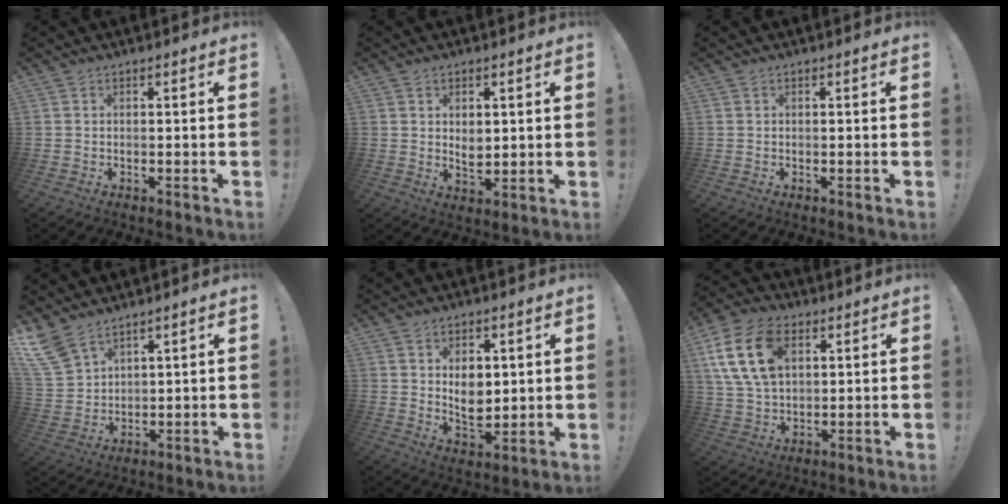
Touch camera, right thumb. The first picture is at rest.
{"total": 4.3, "force": [1.3, 2.9, 2.9], "torque": [-0.033, -0.010, 0.020]}
{"total": 0.0}
{"total": 9.2, "force": [7.1, 4.6, 3.6], "torque": [-0.085, -0.046, 0.143]}
{"total": 8.0, "force": [2.8, 5.8, 4.9], "torque": [-0.067, -0.022, 0.051]}
{"total": 17.1, "force": [6.3, 11.3, 11.1], "torque": [-0.224, -0.009, 0.118]}